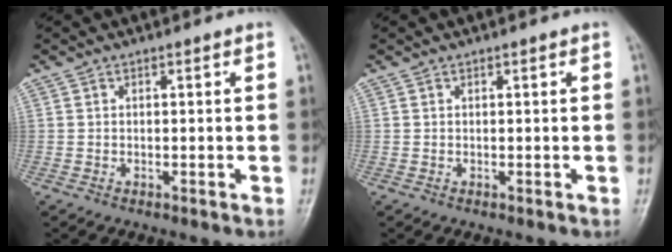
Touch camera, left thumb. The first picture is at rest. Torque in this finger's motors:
{"motor_torque": [-0.13, 0.27, -0.17, 0.01, 0.00]}